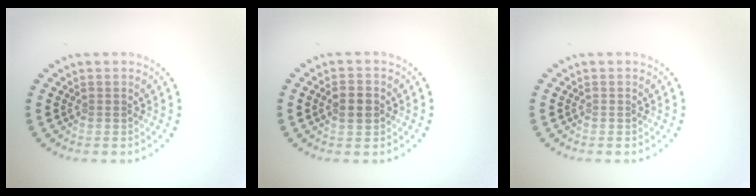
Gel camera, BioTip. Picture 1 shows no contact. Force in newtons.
{"total": 2.4, "press": 2.4, "slide": 0.1}
{"total": 0.0}